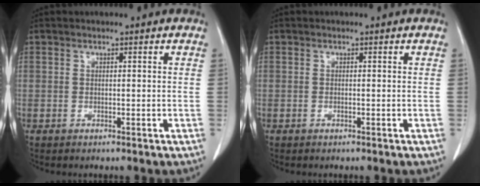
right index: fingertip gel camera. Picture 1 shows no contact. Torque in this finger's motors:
{"motor_torque": [0.08, -0.03, 0.01, -0.01]}